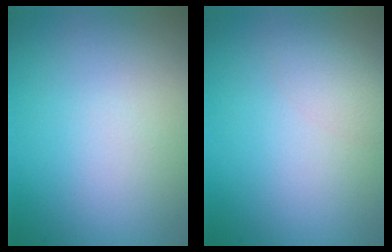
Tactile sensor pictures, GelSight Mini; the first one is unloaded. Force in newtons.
{"total": 1.4, "press": 1.4, "slide": 0.1}